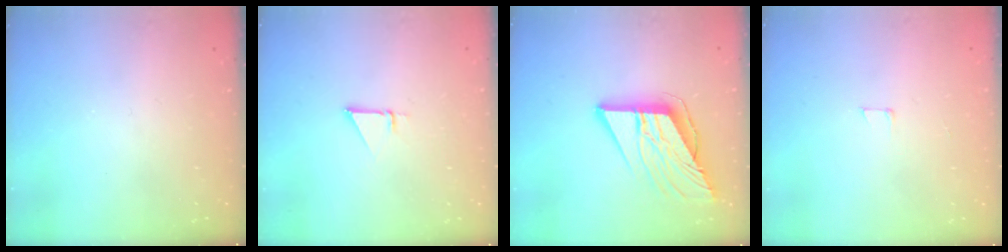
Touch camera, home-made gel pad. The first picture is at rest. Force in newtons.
{"total": 1.4, "press": 1.4, "slide": 0.0}
{"total": 11.3, "press": 11.2, "slide": 1.5}
{"total": 3.0, "press": 3.0, "slide": 0.2}